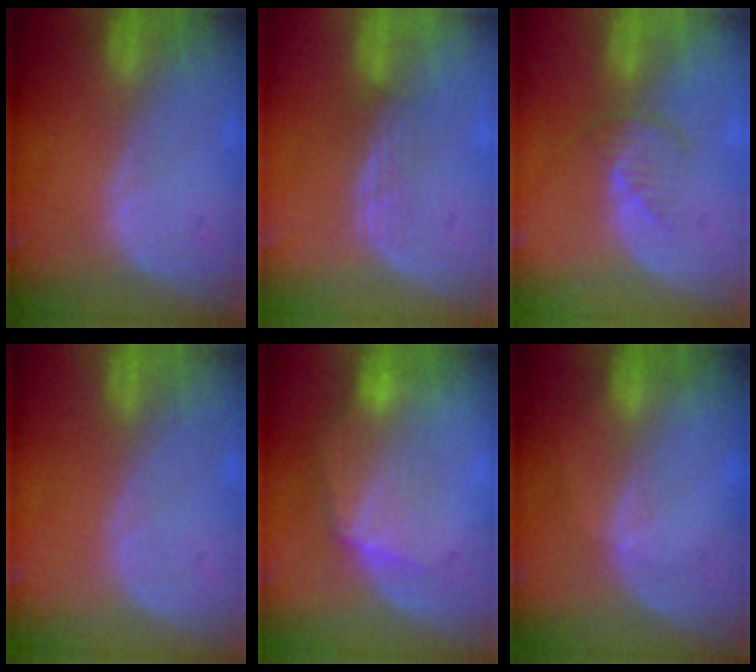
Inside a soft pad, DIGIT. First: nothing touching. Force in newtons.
{"total": 2.4, "press": 2.3, "slide": 0.8}
{"total": 2.5, "press": 2.5, "slide": 0.4}
{"total": 0.0}
{"total": 7.0, "press": 6.5, "slide": 2.6}
{"total": 1.2, "press": 0.7, "slide": 0.9}